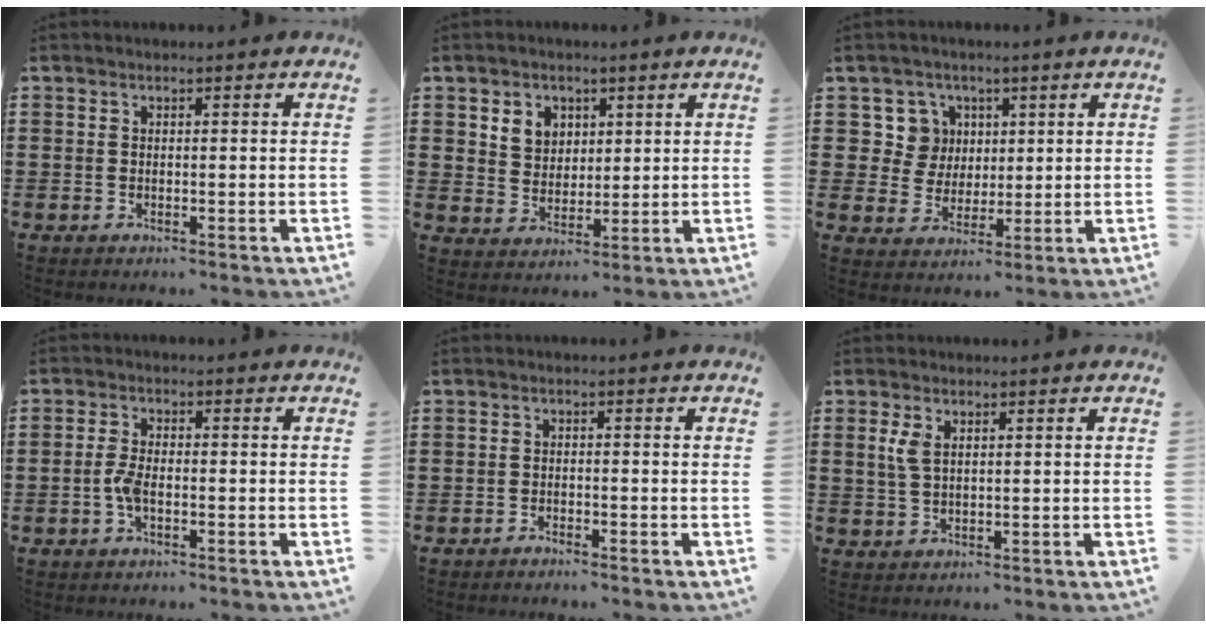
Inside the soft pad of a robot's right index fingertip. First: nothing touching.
{"total": 4.3, "force": [2.1, 3.7, 0.9], "torque": [-0.027, 0.011, 0.036]}
{"total": 6.4, "force": [2.2, 5.9, 0.7], "torque": [-0.040, 0.012, 0.042]}
{"total": 3.3, "force": [-1.0, 1.3, 2.8], "torque": [-0.073, -0.004, -0.025]}
{"total": 1.1, "force": [-1.1, 0.0, 0.0], "torque": [-0.004, 0.002, -0.023]}
{"total": 2.8, "force": [1.1, 1.3, 2.2], "torque": [-0.049, 0.006, 0.018]}